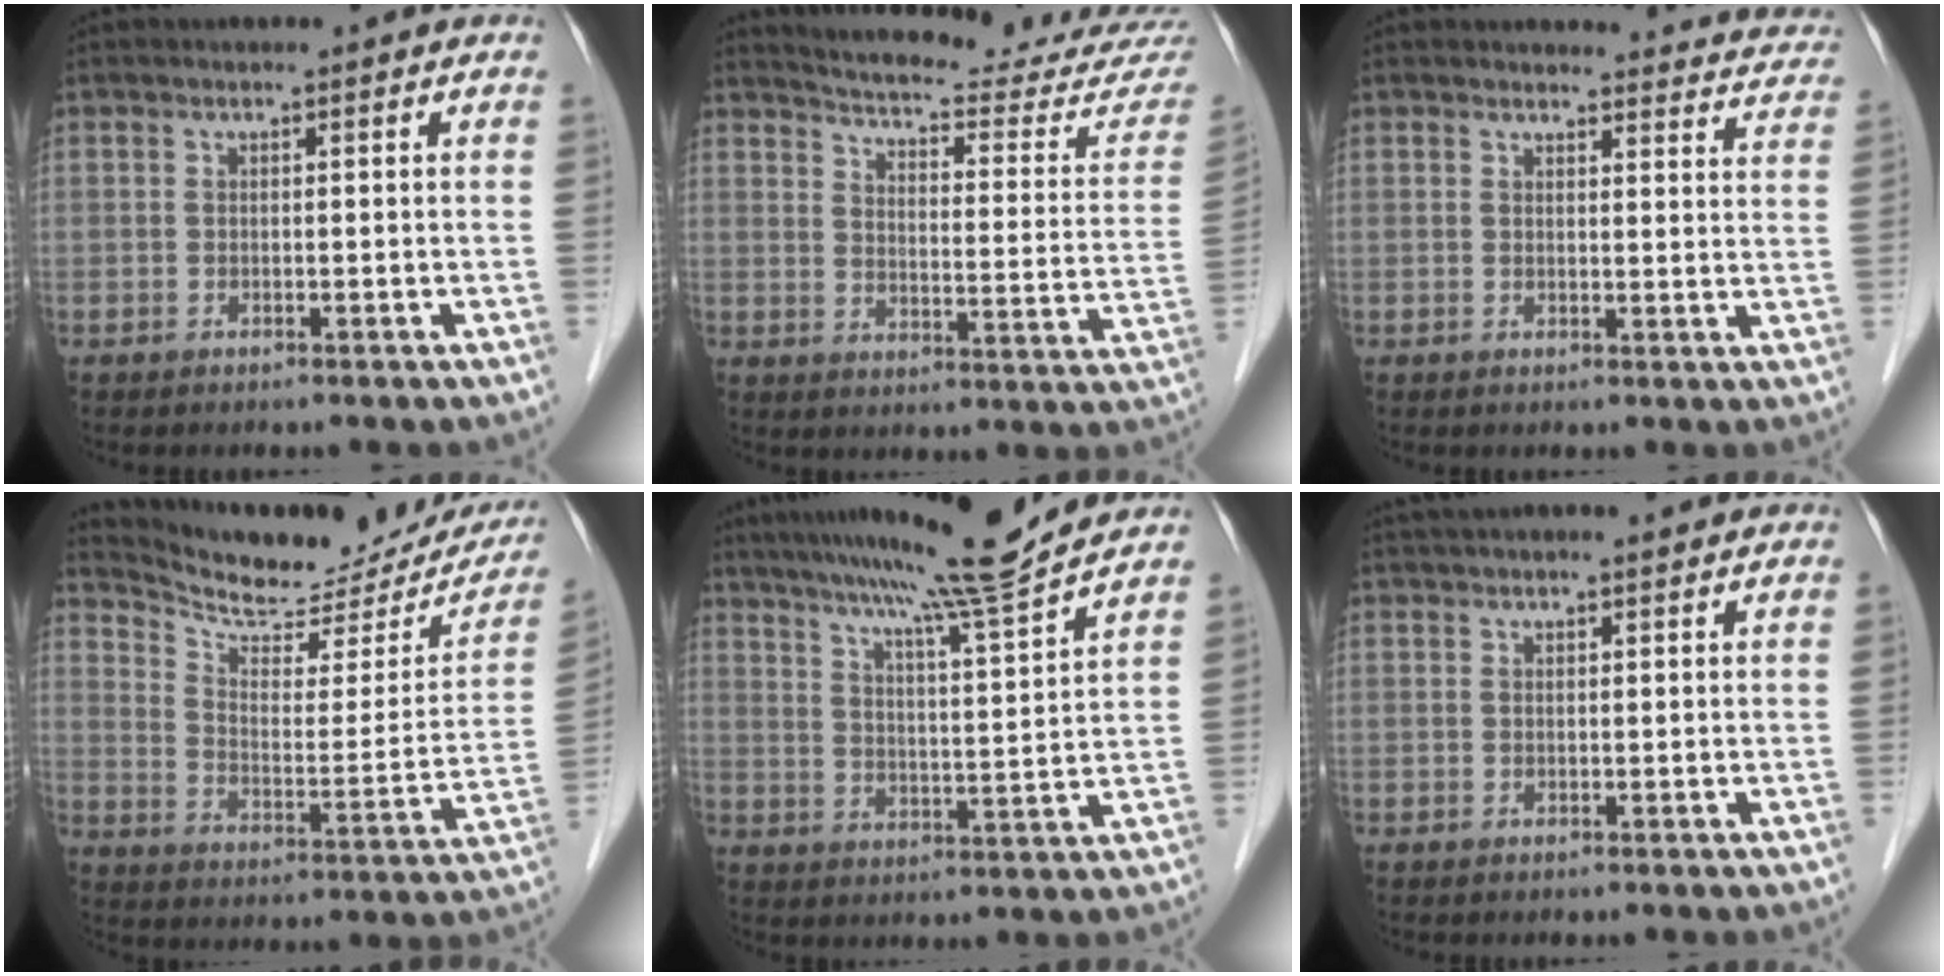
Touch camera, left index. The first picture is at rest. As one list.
[{"total": 21.8, "force": [20.9, 1.5, 6.0], "torque": [-0.082, -0.100, 0.246]}, {"total": 12.5, "force": [12.2, 2.4, 0.9], "torque": [0.032, -0.056, 0.098]}, {"total": 20.5, "force": [18.8, 5.6, 5.9], "torque": [-0.081, -0.042, 0.250]}, {"total": 13.1, "force": [11.4, -2.1, 6.2], "torque": [-0.106, -0.014, 0.171]}, {"total": 5.1, "force": [4.4, 0.3, 2.6], "torque": [-0.038, 0.029, 0.063]}]